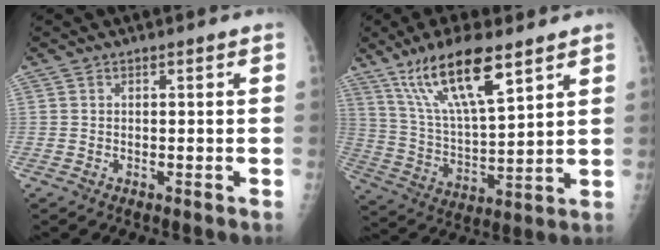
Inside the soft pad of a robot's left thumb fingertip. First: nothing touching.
{"total": 15.9, "force": [9.8, 4.4, 11.7], "torque": [-0.197, -0.040, 0.194]}